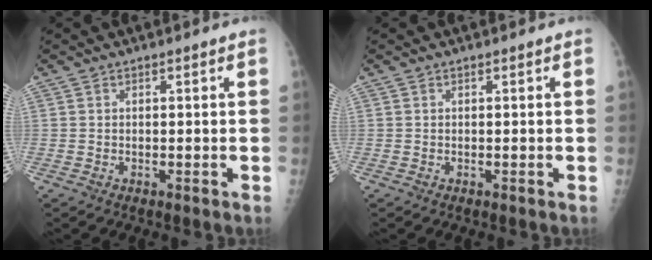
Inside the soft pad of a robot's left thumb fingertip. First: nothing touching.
{"total": 0.0}